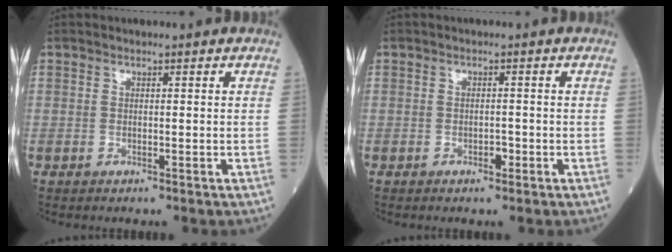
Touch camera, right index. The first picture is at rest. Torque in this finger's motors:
{"motor_torque": [-0.06, -0.05, -0.04, 0.01]}